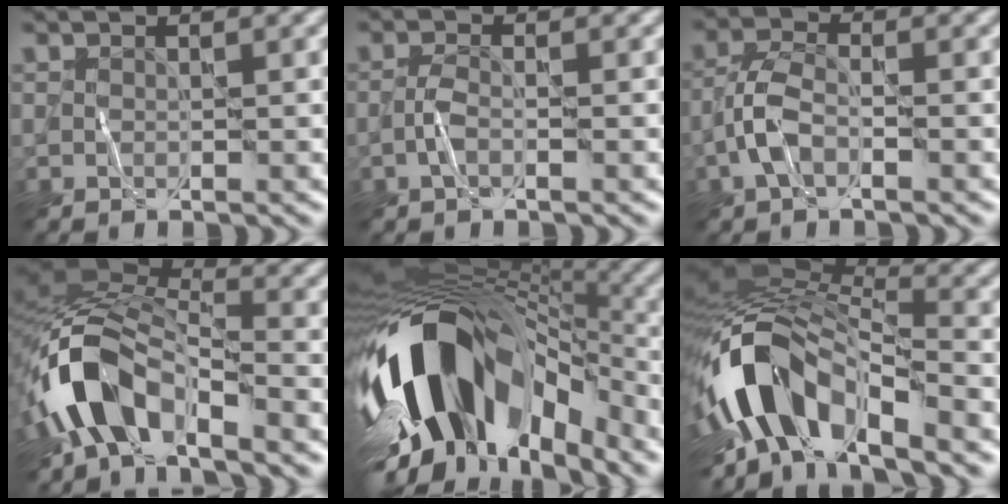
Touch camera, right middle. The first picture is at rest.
{"total": 1.4, "force": [-0.7, 0.3, 1.1], "torque": [-0.025, 0.003, -0.020]}
{"total": 2.9, "force": [-1.4, 1.2, 2.3], "torque": [-0.048, 0.007, -0.040]}
{"total": 7.7, "force": [-4.7, 3.6, 5.0], "torque": [-0.089, 0.006, -0.106]}
{"total": 15.2, "force": [-5.2, 8.5, 11.4], "torque": [-0.198, -0.010, -0.084]}
{"total": 10.7, "force": [-4.7, 5.2, 8.1], "torque": [-0.138, 0.009, -0.092]}